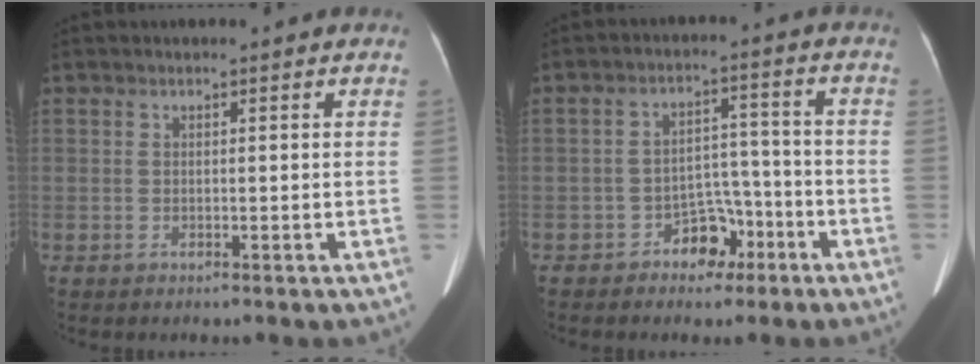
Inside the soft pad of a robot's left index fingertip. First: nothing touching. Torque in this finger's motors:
{"motor_torque": [0.17, 0.16, 0.02, 0.00]}